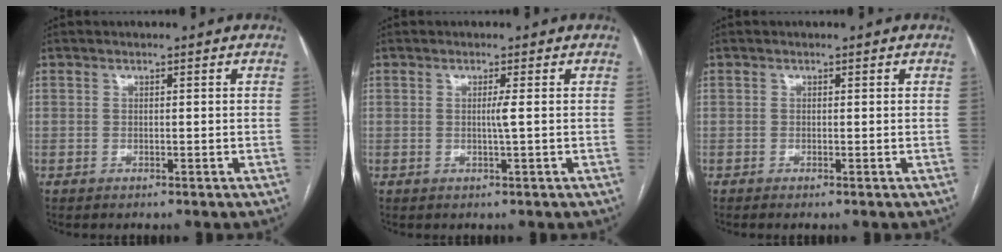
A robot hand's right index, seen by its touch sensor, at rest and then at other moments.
{"total": 1.4, "force": [0.0, -0.5, 1.3], "torque": [-0.024, -0.001, -0.001]}
{"total": 0.0}